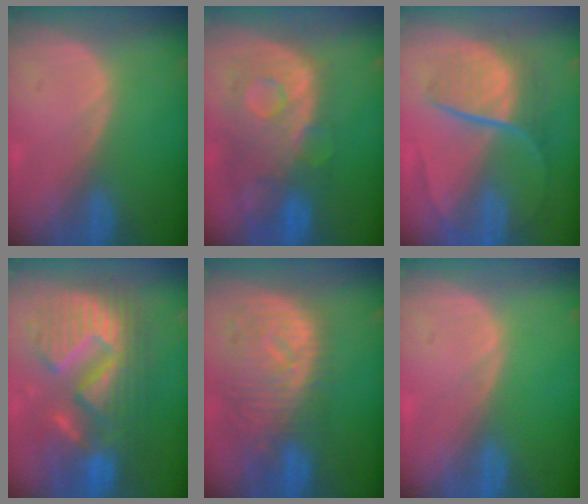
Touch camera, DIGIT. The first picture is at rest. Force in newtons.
{"total": 11.0, "press": 9.7, "slide": 5.3}
{"total": 9.1, "press": 7.5, "slide": 5.2}
{"total": 13.2, "press": 13.2, "slide": 1.3}
{"total": 11.2, "press": 9.7, "slide": 5.5}
{"total": 0.0}